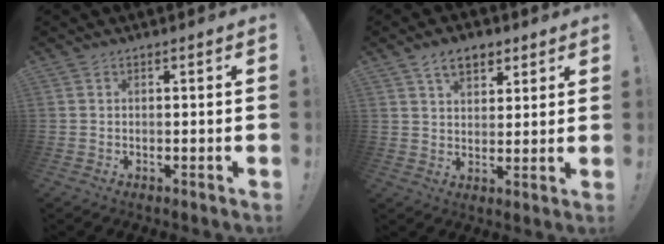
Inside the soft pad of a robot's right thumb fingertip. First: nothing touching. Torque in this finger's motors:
{"motor_torque": [0.65, 1.32, 0.13, 0.05, 0.00]}